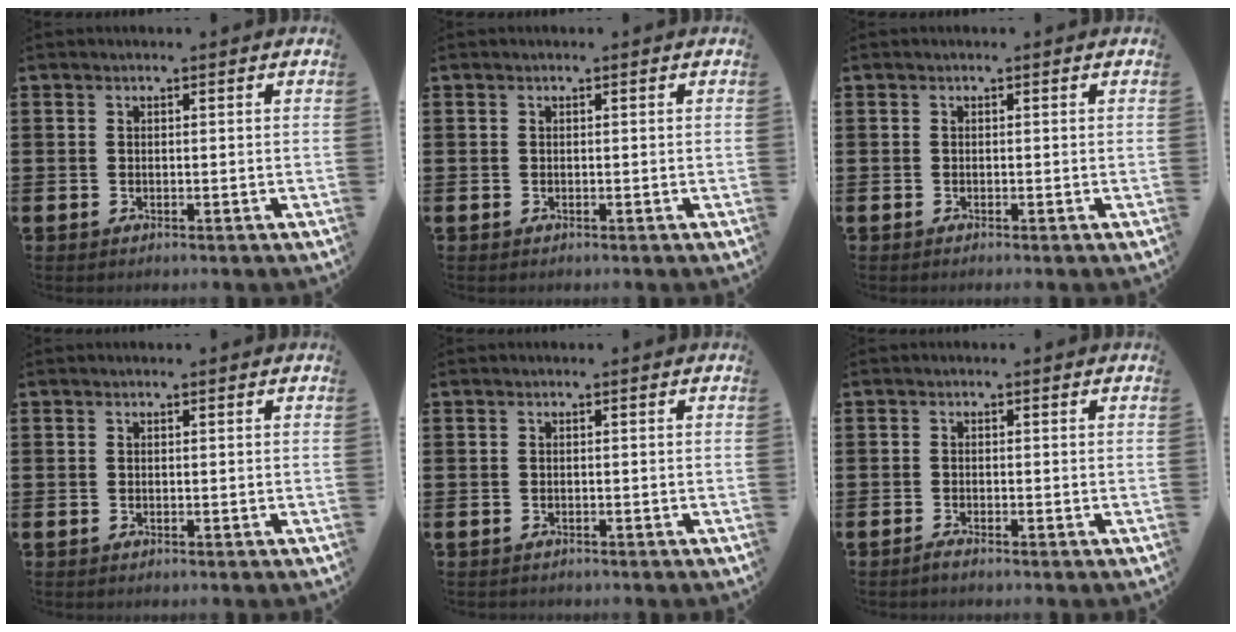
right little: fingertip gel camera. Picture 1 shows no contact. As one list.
[{"total": 0.0}, {"total": 0.0}, {"total": 0.0}, {"total": 0.0}, {"total": 0.9, "force": [-0.6, 0.1, 0.6], "torque": [-0.010, -0.002, -0.012]}]